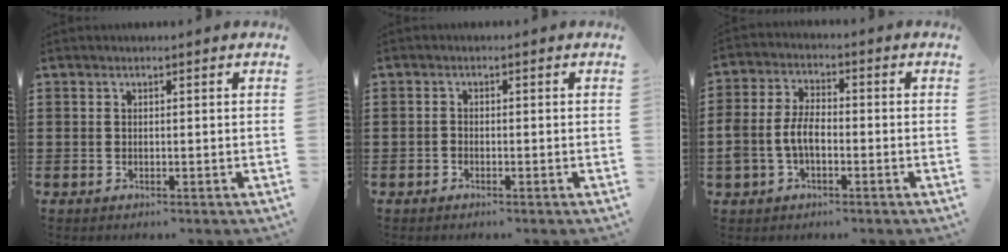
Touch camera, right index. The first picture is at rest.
{"total": 1.0, "force": [-1.0, 0.2, 0.0], "torque": [-0.002, 0.000, -0.021]}
{"total": 5.3, "force": [-1.5, 3.2, 3.9], "torque": [-0.100, -0.001, -0.034]}